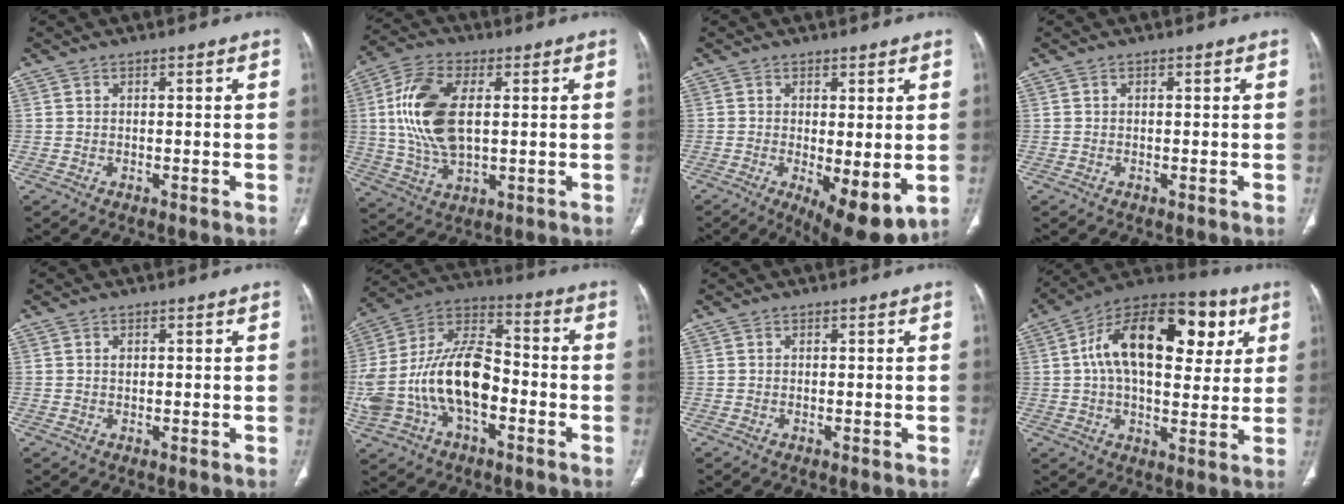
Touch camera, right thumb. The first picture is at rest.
{"total": 15.2, "force": [2.1, 8.2, 12.6], "torque": [-0.260, 0.002, 0.043]}
{"total": 9.5, "force": [-1.7, 3.4, 8.7], "torque": [-0.128, -0.027, -0.017]}
{"total": 0.0}
{"total": 0.7, "force": [0.2, 0.6, 0.4], "torque": [-0.005, 0.001, 0.005]}
{"total": 21.9, "force": [-4.7, 12.4, 17.3], "torque": [-0.343, 0.048, -0.082]}
{"total": 0.0}
{"total": 23.6, "force": [6.2, 12.9, 18.8], "torque": [-0.271, 0.018, 0.084]}